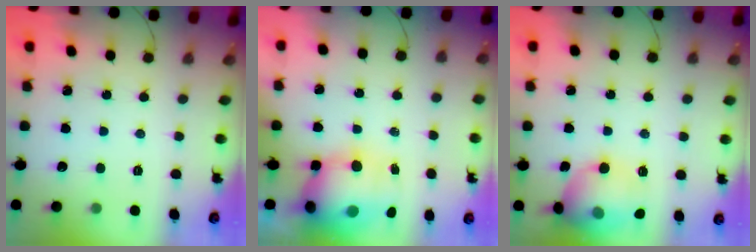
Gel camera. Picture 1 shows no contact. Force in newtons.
{"total": 16.3, "press": 14.2, "slide": 8.1}
{"total": 15.2, "press": 14.6, "slide": 4.1}